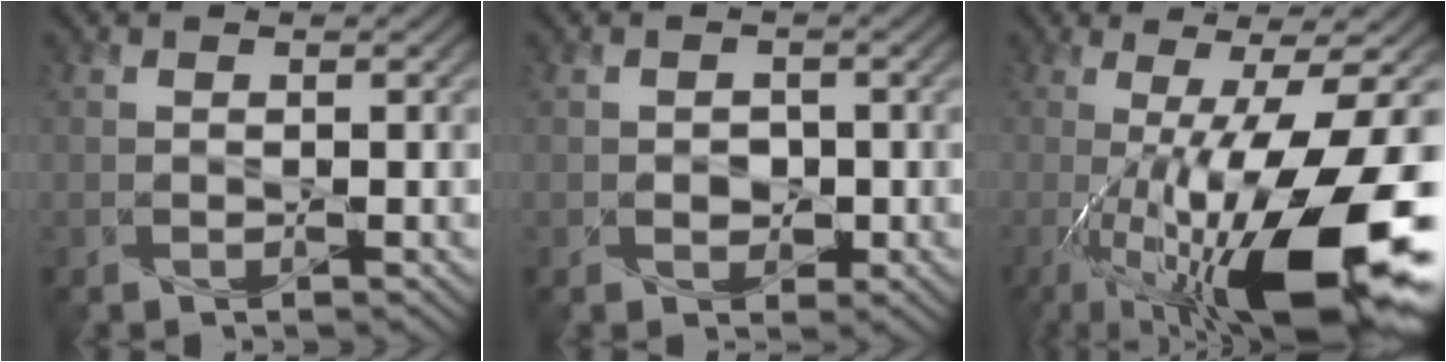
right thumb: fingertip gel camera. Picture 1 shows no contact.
{"total": 1.6, "force": [-0.5, 1.4, 0.4], "torque": [-0.014, -0.007, -0.006]}
{"total": 15.9, "force": [-4.5, 3.8, 14.7], "torque": [-0.238, -0.004, -0.068]}